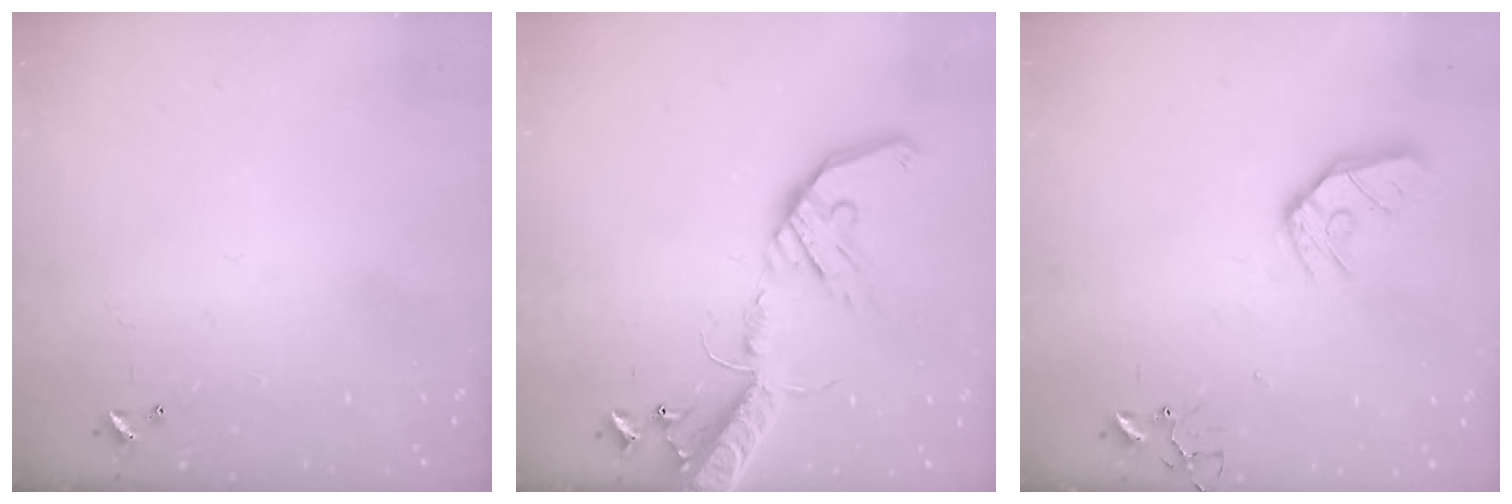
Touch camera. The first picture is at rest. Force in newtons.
{"total": 17.9, "press": 17.6, "slide": 3.7}
{"total": 11.0, "press": 11.0, "slide": 1.3}